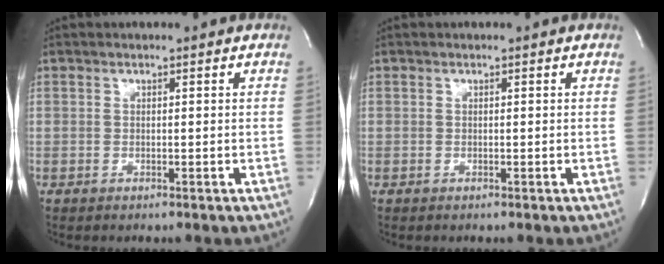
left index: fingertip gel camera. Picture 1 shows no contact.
{"total": 0.0}